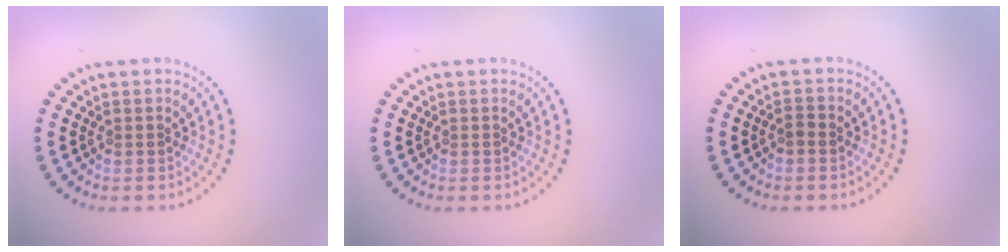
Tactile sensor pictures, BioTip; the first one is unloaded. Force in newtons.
{"total": 0.0}
{"total": 0.8, "press": 0.8, "slide": 0.3}